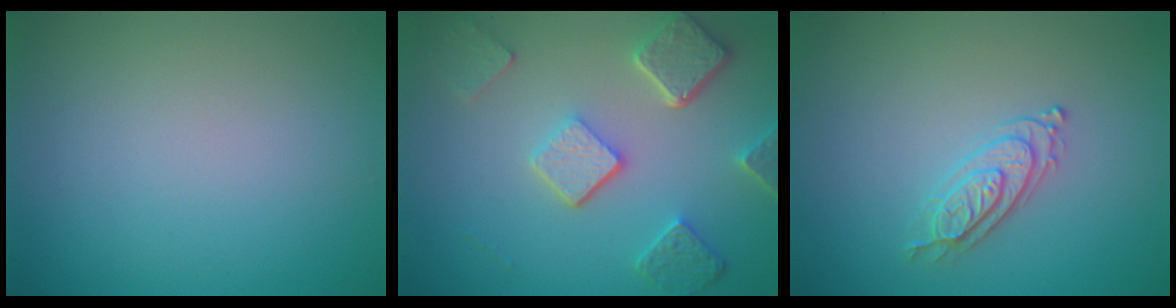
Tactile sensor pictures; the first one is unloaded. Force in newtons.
{"total": 5.2, "press": 4.0, "slide": 3.4}
{"total": 2.2, "press": 2.2, "slide": 0.3}